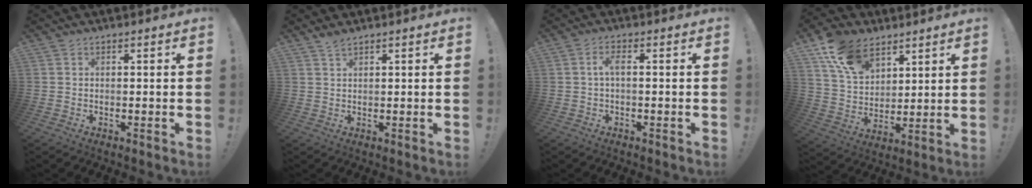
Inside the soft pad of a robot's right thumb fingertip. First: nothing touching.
{"total": 2.2, "force": [2.0, 0.5, 0.9], "torque": [-0.011, -0.008, 0.035]}
{"total": 3.2, "force": [-0.2, 0.9, 3.1], "torque": [-0.066, 0.005, -0.008]}
{"total": 14.2, "force": [8.7, 9.0, 6.7], "torque": [-0.115, -0.044, 0.167]}